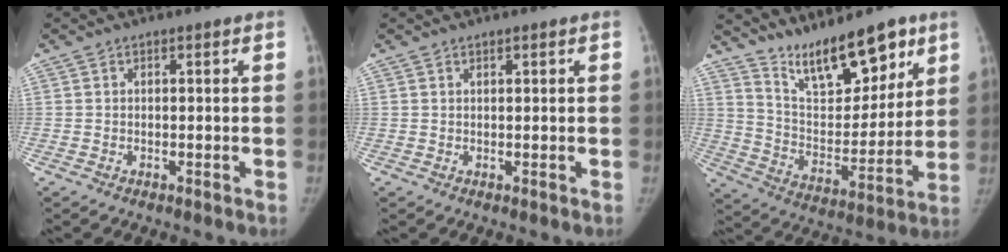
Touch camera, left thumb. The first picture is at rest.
{"total": 0.5, "force": [0.4, 0.1, 0.3], "torque": [-0.005, -0.002, 0.008]}
{"total": 16.9, "force": [12.4, 6.1, 9.6], "torque": [-0.105, -0.079, 0.220]}